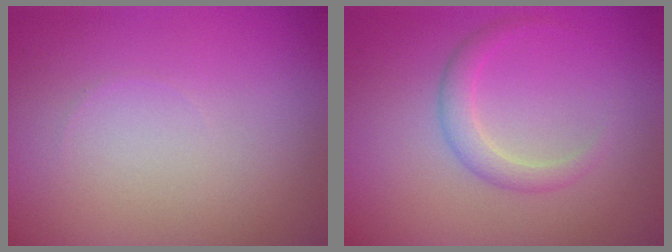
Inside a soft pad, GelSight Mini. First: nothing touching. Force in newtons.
{"total": 2.0, "press": 2.0, "slide": 0.2}